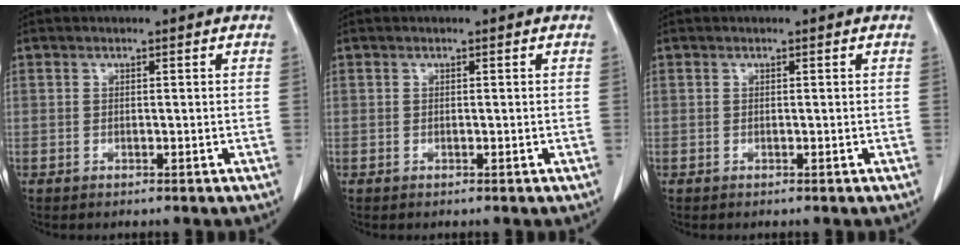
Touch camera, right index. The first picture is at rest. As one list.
[{"total": 0.0}, {"total": 0.0}]